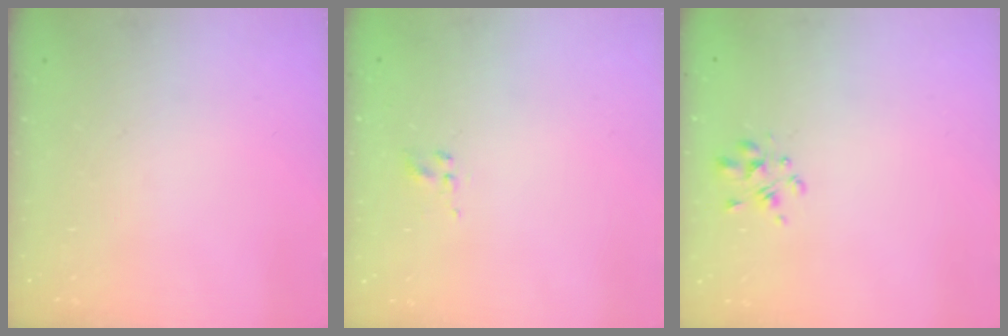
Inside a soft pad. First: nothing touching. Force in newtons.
{"total": 1.8, "press": 1.5, "slide": 0.9}
{"total": 2.3, "press": 2.2, "slide": 0.7}